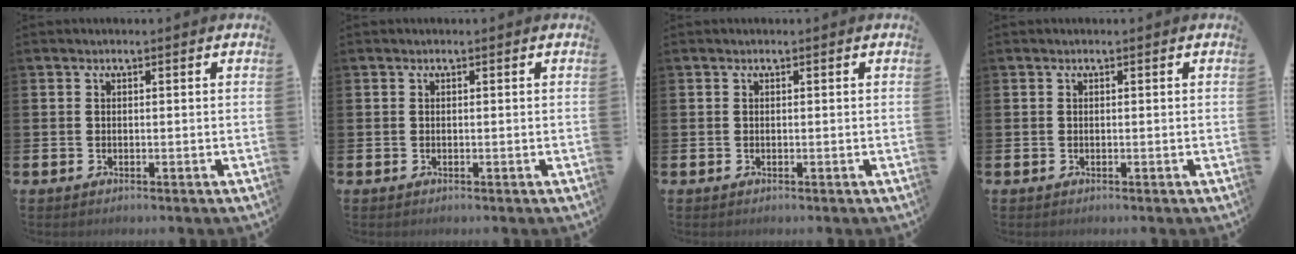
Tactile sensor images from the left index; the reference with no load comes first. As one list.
[{"total": 0.0}, {"total": 0.0}, {"total": 0.0}]